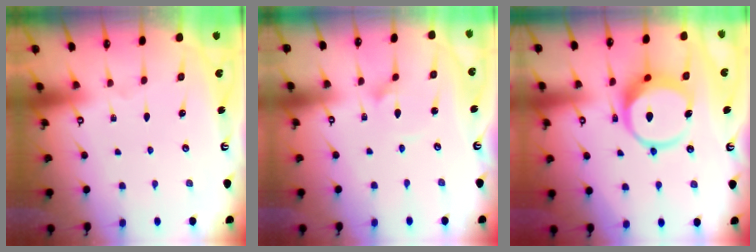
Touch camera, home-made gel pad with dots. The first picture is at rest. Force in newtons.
{"total": 1.6, "press": 1.6, "slide": 0.2}
{"total": 11.7, "press": 11.6, "slide": 1.2}